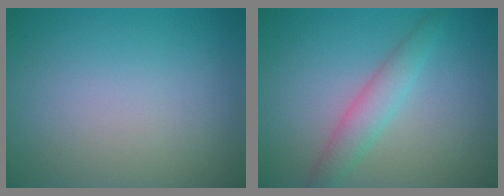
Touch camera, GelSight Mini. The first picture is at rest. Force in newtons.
{"total": 2.9, "press": 2.8, "slide": 0.1}